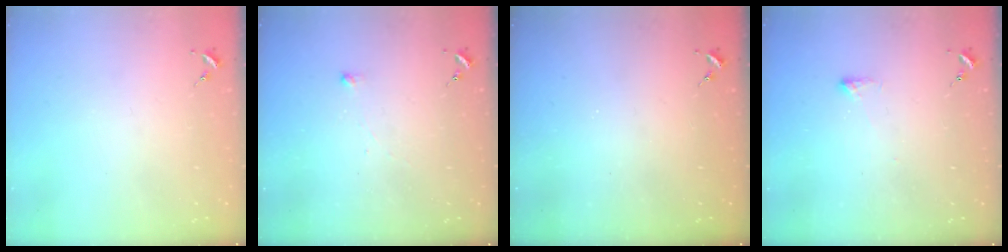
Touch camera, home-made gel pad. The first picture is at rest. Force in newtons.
{"total": 2.5, "press": 2.5, "slide": 0.5}
{"total": 0.0}
{"total": 2.7, "press": 2.6, "slide": 0.5}